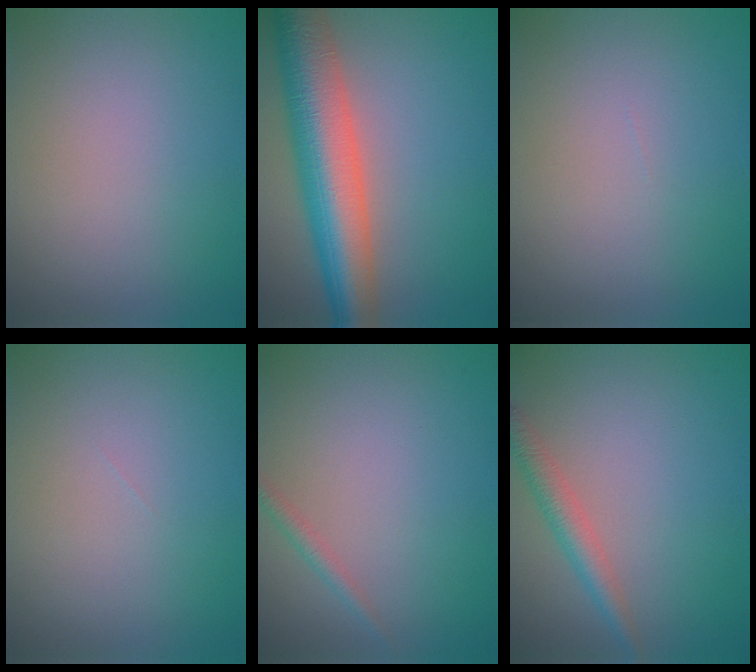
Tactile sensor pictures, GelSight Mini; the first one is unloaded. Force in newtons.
{"total": 9.7, "press": 9.7, "slide": 0.6}
{"total": 0.0}
{"total": 0.0}
{"total": 1.2, "press": 1.2, "slide": 0.0}
{"total": 2.4, "press": 2.4, "slide": 0.1}